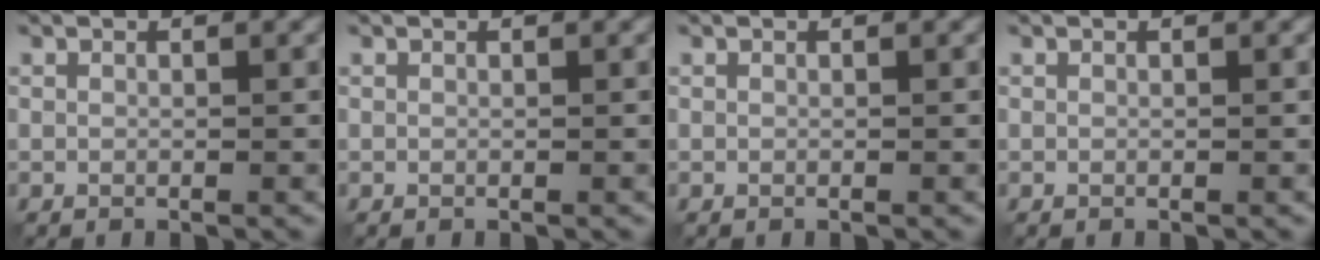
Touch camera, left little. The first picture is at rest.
{"total": 0.0}
{"total": 0.0}
{"total": 0.0}